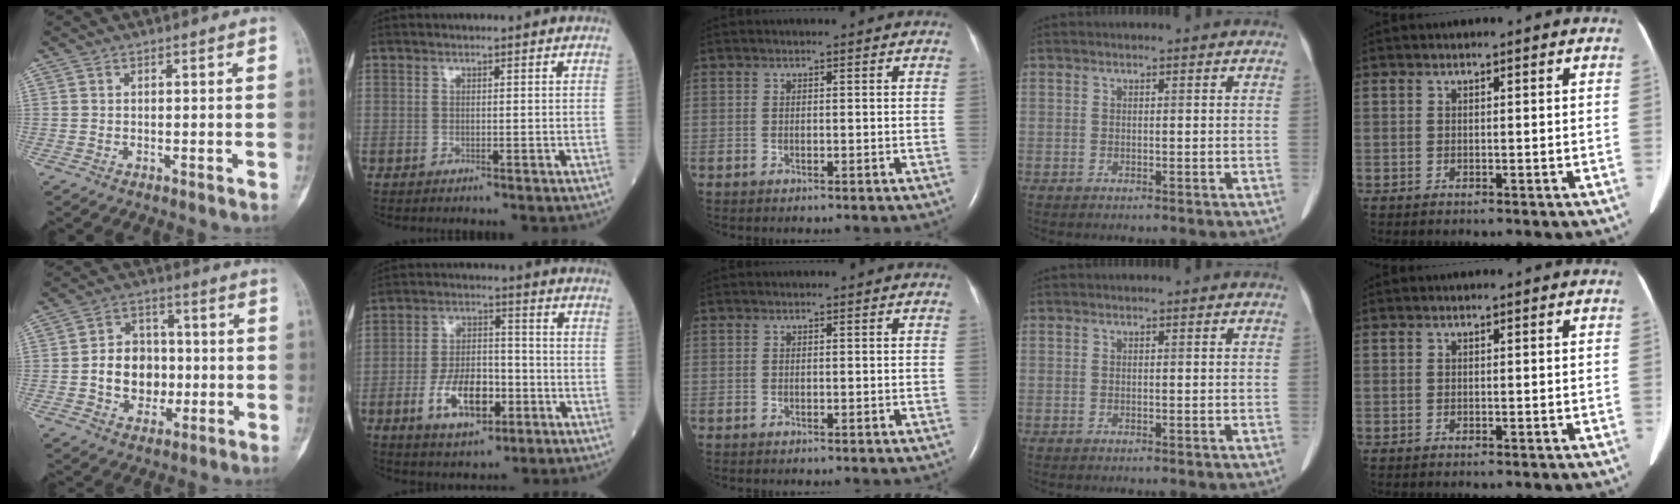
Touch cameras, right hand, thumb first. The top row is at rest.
{"thumb": {"total": 10.6, "force": [-1.1, 8.6, 6.1], "torque": [-0.059, 0.022, -0.019]}, "index": {"total": 10.4, "force": [-3.8, 5.0, 8.3], "torque": [-0.162, 0.005, -0.063]}}